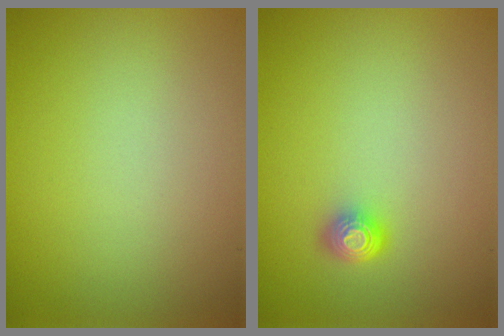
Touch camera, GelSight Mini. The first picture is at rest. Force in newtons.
{"total": 1.6, "press": 1.2, "slide": 1.0}